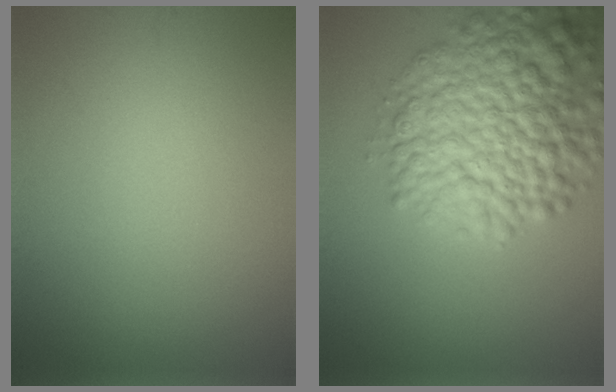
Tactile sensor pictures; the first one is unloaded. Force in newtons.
{"total": 9.1, "press": 9.1, "slide": 0.4}